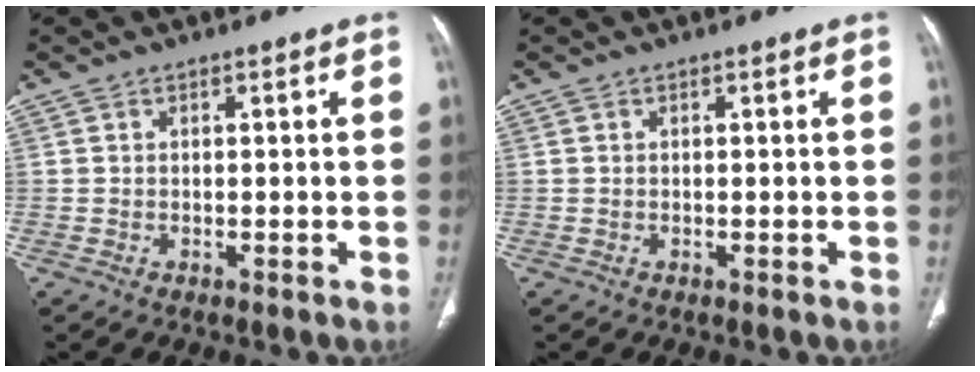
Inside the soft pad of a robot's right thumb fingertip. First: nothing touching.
{"total": 0.0}